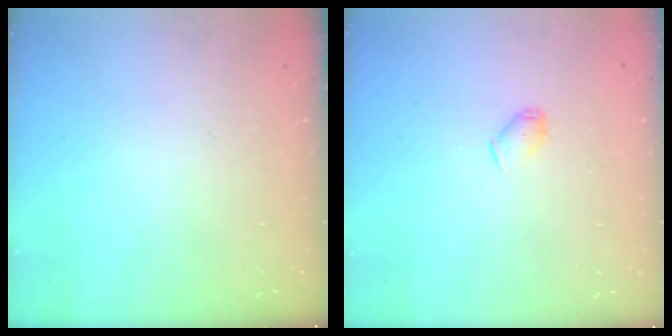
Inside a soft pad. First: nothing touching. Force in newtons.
{"total": 5.3, "press": 5.2, "slide": 0.7}